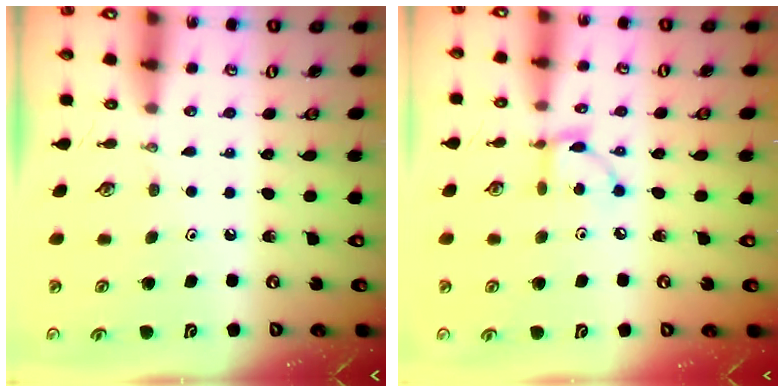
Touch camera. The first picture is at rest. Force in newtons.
{"total": 7.1, "press": 7.1, "slide": 0.1}